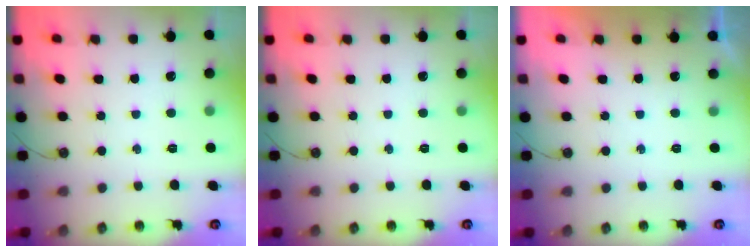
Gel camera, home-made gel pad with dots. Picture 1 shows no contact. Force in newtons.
{"total": 0.0}
{"total": 0.0}